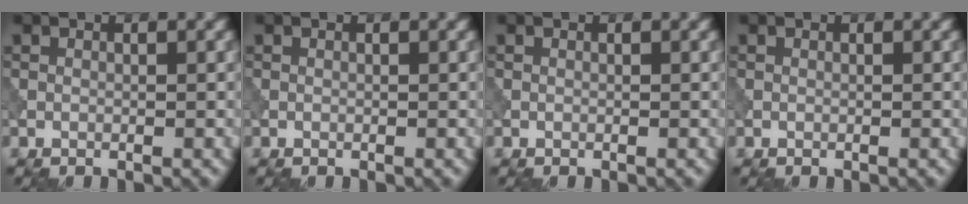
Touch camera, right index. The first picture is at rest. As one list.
[{"total": 0.0}, {"total": 0.0}, {"total": 0.0}]